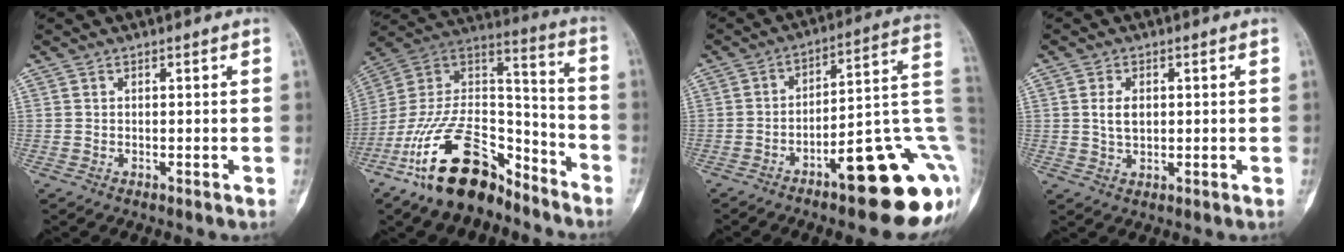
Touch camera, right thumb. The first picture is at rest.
{"total": 22.7, "force": [-15.4, 10.6, 12.9], "torque": [-0.224, 0.098, -0.279]}
{"total": 20.3, "force": [-7.3, 5.6, 18.1], "torque": [-0.167, 0.060, -0.094]}
{"total": 3.7, "force": [0.6, 2.3, 2.8], "torque": [-0.045, -0.002, 0.013]}